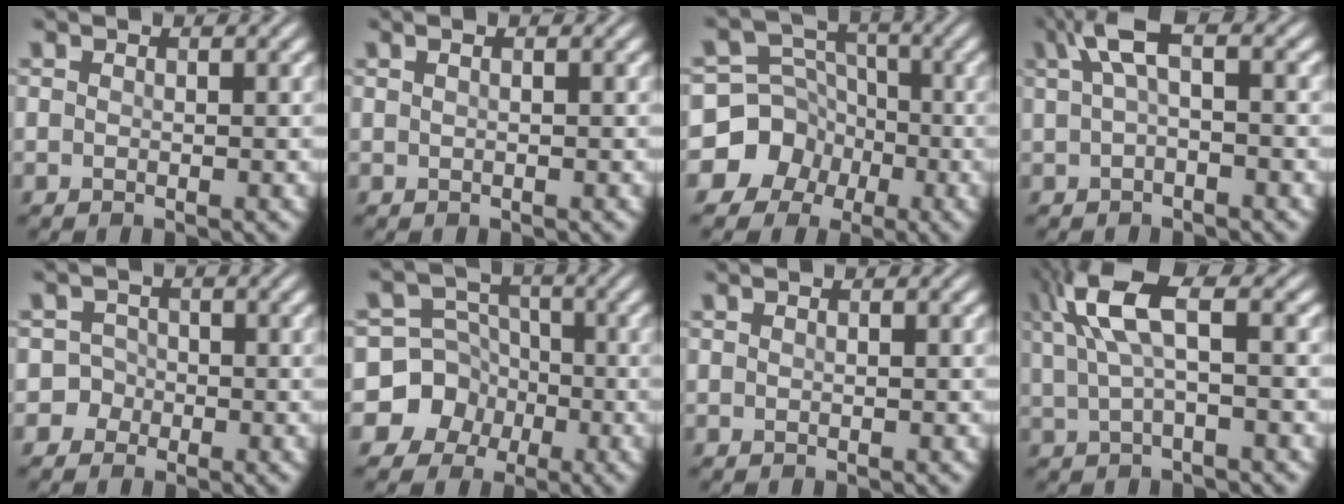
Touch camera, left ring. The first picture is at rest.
{"total": 1.0, "force": [0.4, 0.4, 0.8], "torque": [-0.010, -0.004, 0.000]}
{"total": 8.9, "force": [-4.2, 7.8, 0.8], "torque": [0.000, -0.001, -0.092]}
{"total": 3.4, "force": [1.0, 1.0, 3.1], "torque": [-0.058, 0.007, 0.013]}
{"total": 2.6, "force": [-1.4, 2.2, -0.2], "torque": [0.036, 0.009, -0.030]}
{"total": 7.1, "force": [-3.0, 6.5, 0.5], "torque": [0.011, 0.004, -0.075]}
{"total": 0.0}
{"total": 5.7, "force": [1.8, 1.8, 5.1], "torque": [-0.108, 0.012, 0.033]}